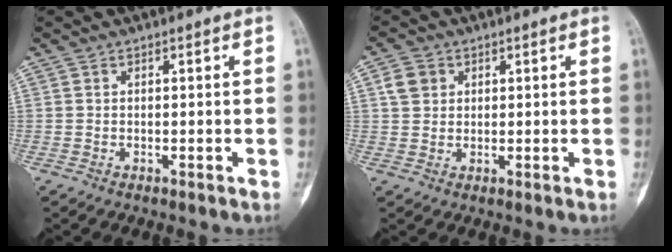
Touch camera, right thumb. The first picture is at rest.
{"total": 3.9, "force": [1.4, 3.3, 1.6], "torque": [-0.018, 0.000, 0.026]}